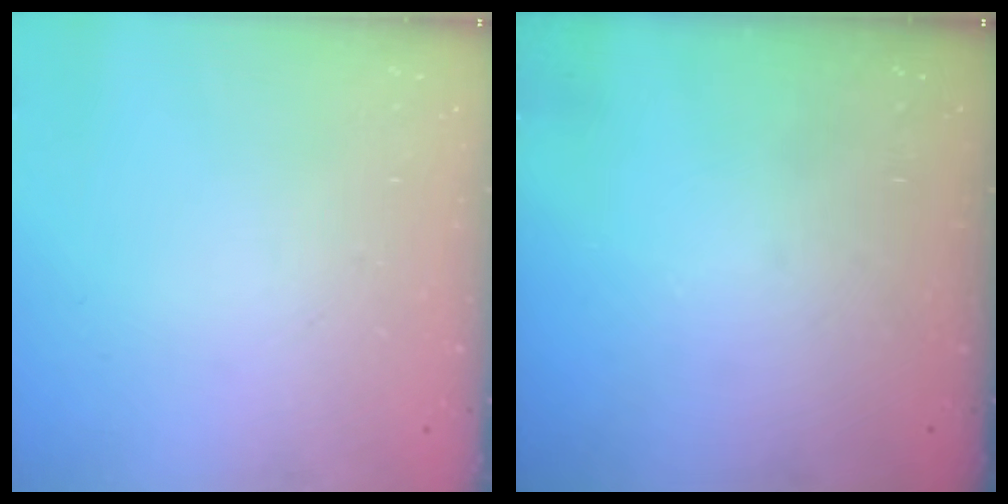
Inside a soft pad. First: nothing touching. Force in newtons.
{"total": 0.0}